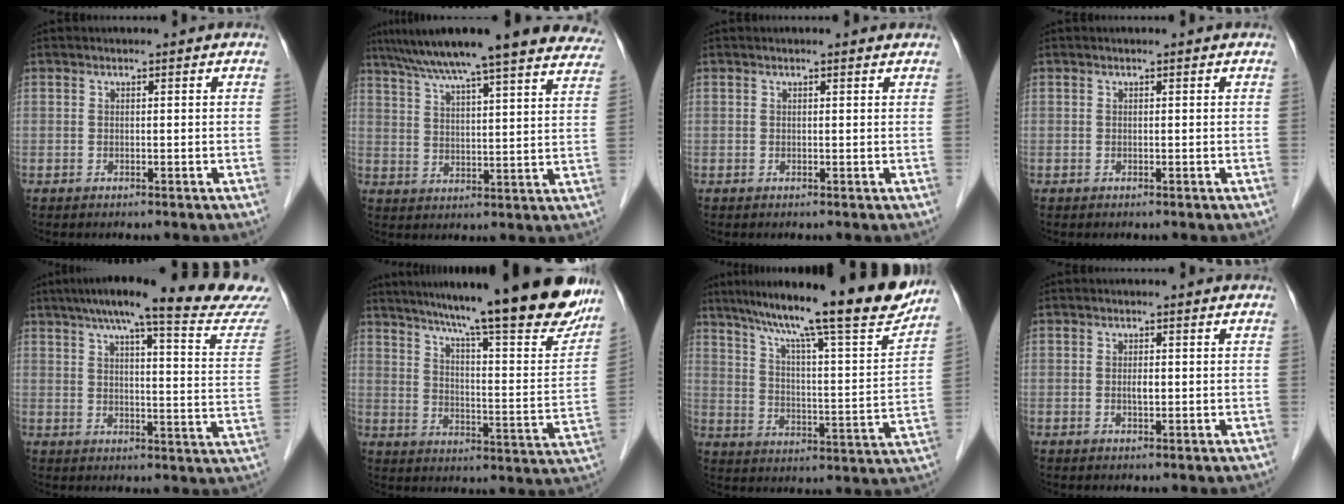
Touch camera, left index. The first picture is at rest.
{"total": 26.8, "force": [23.0, 2.2, 13.5], "torque": [-0.210, -0.012, 0.294]}
{"total": 1.0, "force": [0.9, 0.1, 0.5], "torque": [-0.011, 0.006, 0.010]}
{"total": 0.0}
{"total": 22.9, "force": [20.4, 0.0, 10.5], "torque": [-0.150, -0.044, 0.246]}
{"total": 25.3, "force": [21.4, 1.9, 13.4], "torque": [-0.203, -0.054, 0.283]}
{"total": 21.3, "force": [17.7, 1.0, 11.8], "torque": [-0.189, -0.015, 0.254]}
{"total": 1.1, "force": [-0.1, 0.4, 1.1], "torque": [-0.020, -0.002, -0.002]}